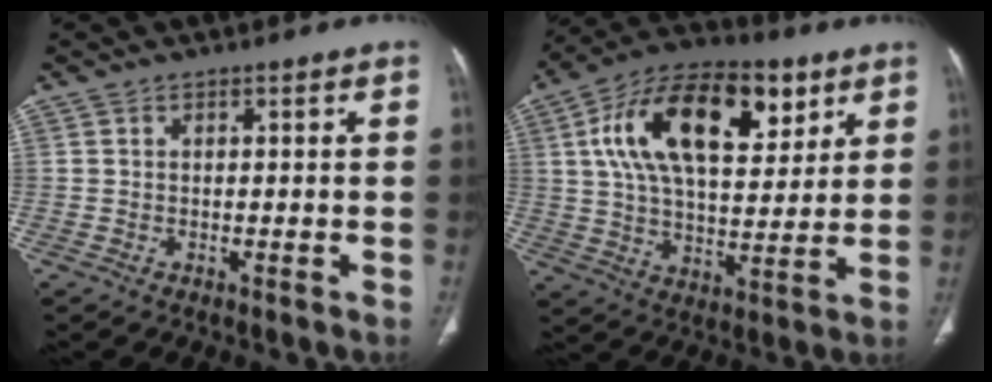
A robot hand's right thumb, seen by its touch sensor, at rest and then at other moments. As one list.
[{"total": 23.0, "force": [8.7, 11.9, 17.6], "torque": [-0.282, -0.003, 0.143]}]